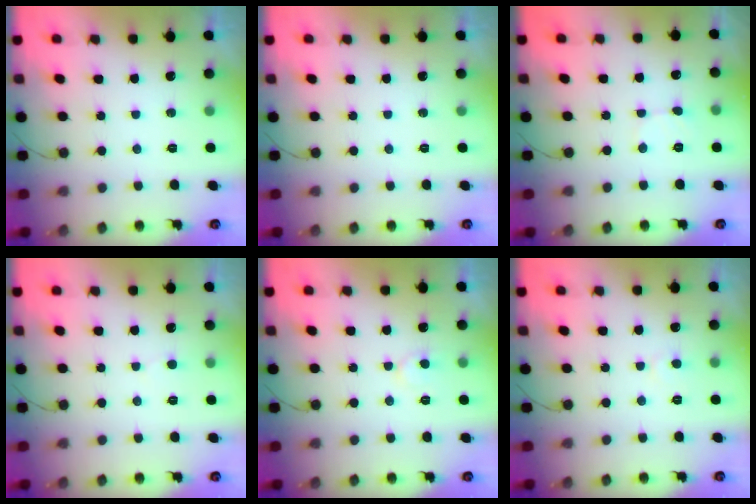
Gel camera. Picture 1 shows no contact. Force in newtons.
{"total": 0.0}
{"total": 2.4, "press": 2.4, "slide": 0.2}
{"total": 3.0, "press": 3.0, "slide": 0.4}
{"total": 6.6, "press": 6.6, "slide": 0.4}
{"total": 3.7, "press": 3.7, "slide": 0.3}